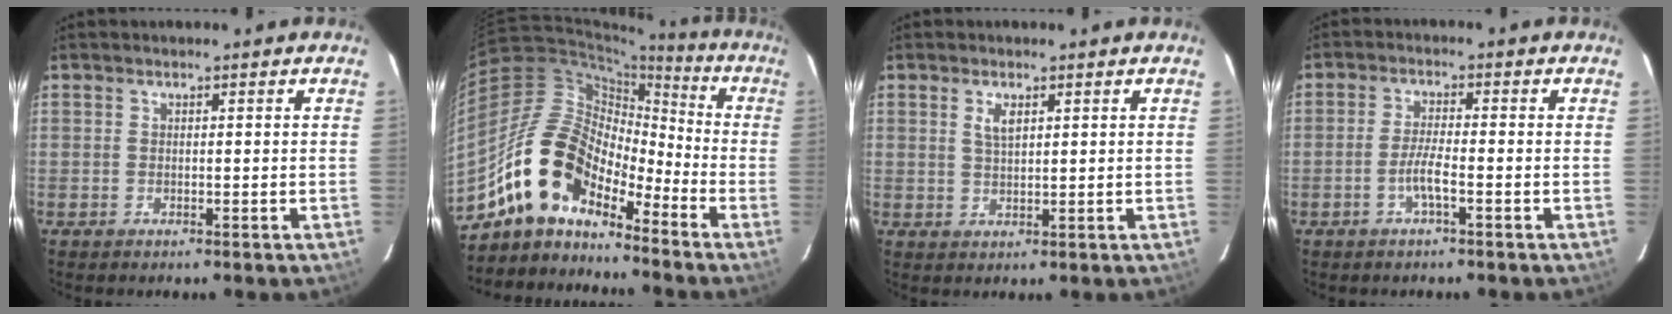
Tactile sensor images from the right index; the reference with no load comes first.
{"total": 14.3, "force": [-10.8, 6.8, 6.5], "torque": [-0.116, 0.020, -0.206]}
{"total": 2.7, "force": [1.2, 1.1, 2.2], "torque": [-0.040, 0.000, 0.023]}
{"total": 3.8, "force": [-1.8, 0.1, 3.3], "torque": [-0.070, 0.001, -0.036]}